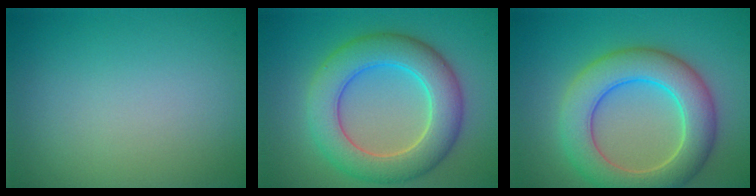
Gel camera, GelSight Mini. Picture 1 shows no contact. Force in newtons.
{"total": 7.4, "press": 7.4, "slide": 0.5}
{"total": 7.6, "press": 7.6, "slide": 0.4}